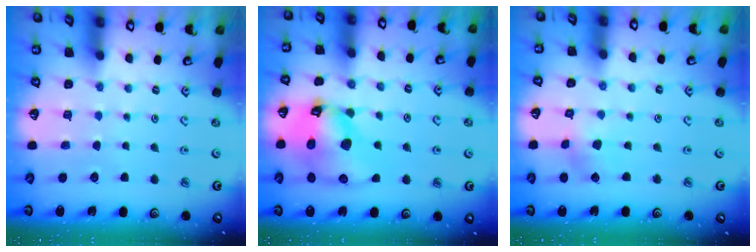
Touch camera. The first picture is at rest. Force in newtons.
{"total": 18.1, "press": 17.9, "slide": 2.5}
{"total": 3.0, "press": 3.0, "slide": 0.4}